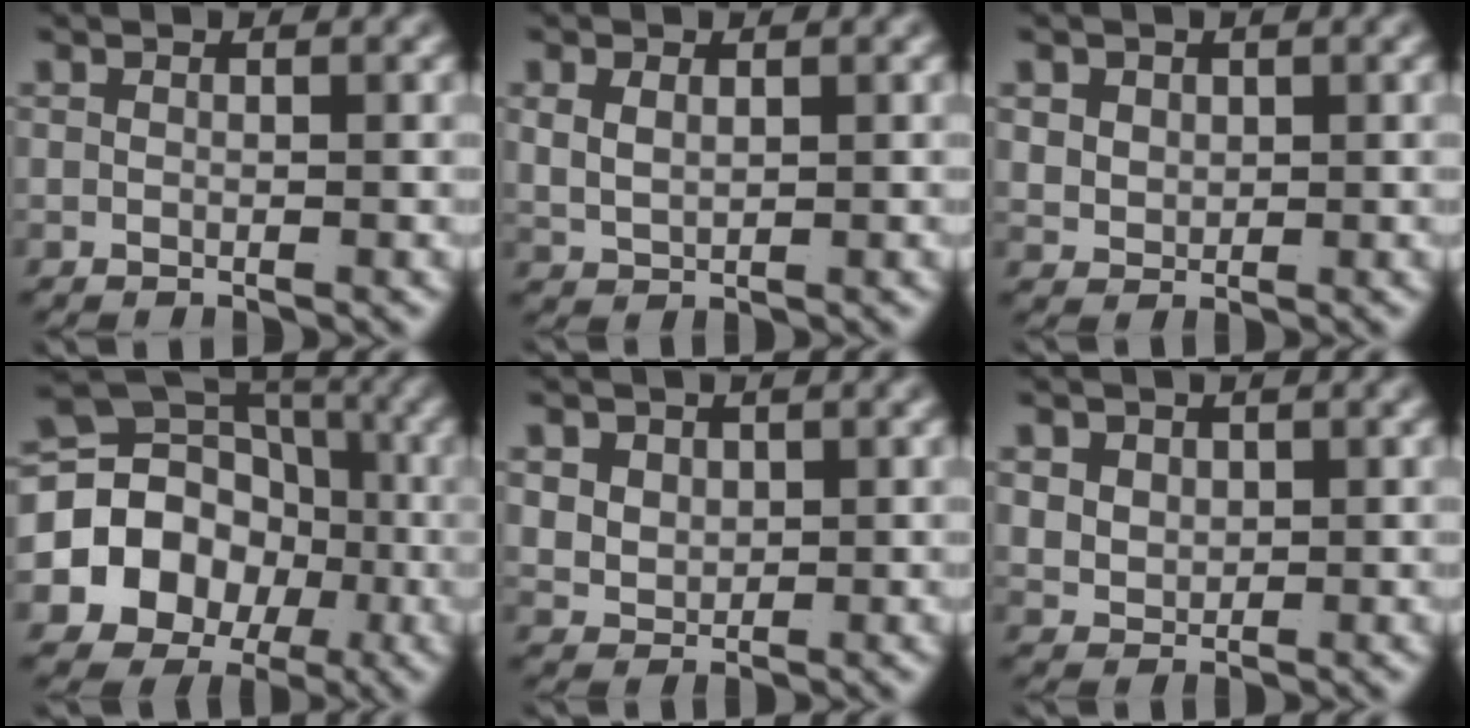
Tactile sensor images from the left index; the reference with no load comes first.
{"total": 2.5, "force": [0.9, 1.9, 1.4], "torque": [-0.038, -0.007, 0.027]}
{"total": 2.6, "force": [0.9, 2.2, 1.2], "torque": [-0.036, -0.016, 0.031]}
{"total": 16.9, "force": [-2.3, 14.7, 7.9], "torque": [-0.171, -0.050, -0.034]}
{"total": 3.6, "force": [0.8, 3.2, 1.6], "torque": [-0.049, -0.022, 0.031]}
{"total": 3.1, "force": [0.9, 2.6, 1.4], "torque": [-0.043, -0.019, 0.032]}